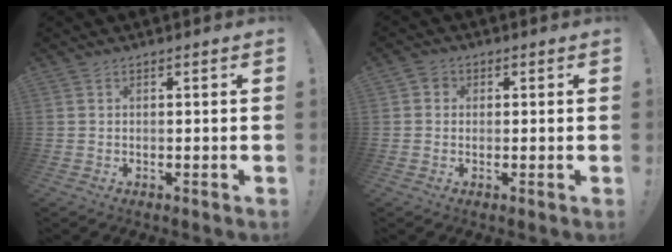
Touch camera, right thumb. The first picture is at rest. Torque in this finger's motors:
{"motor_torque": [-0.41, -0.18, -0.07, 0.01, 0.07]}